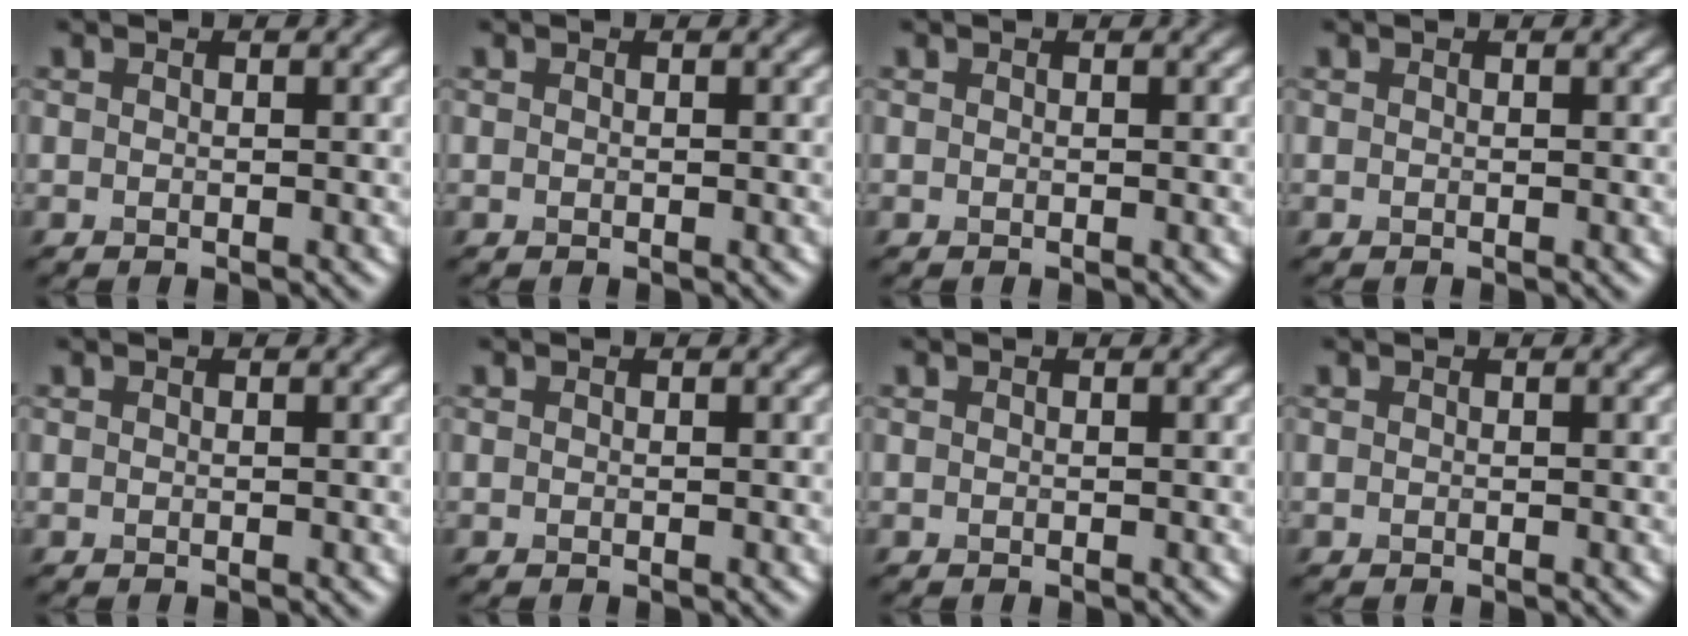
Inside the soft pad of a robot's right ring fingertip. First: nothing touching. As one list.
[{"total": 0.0}, {"total": 0.0}, {"total": 0.0}, {"total": 0.0}, {"total": 0.0}, {"total": 0.0}, {"total": 0.0}]